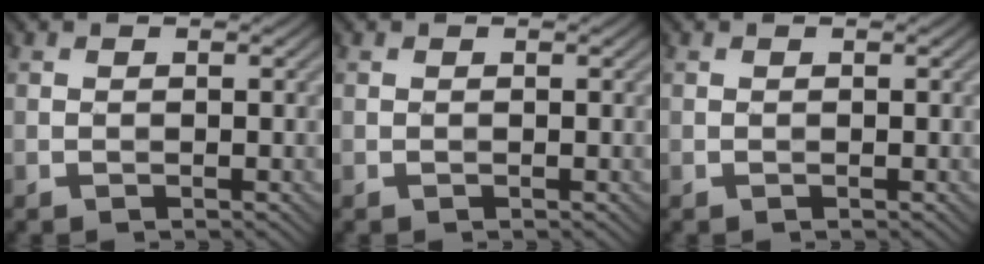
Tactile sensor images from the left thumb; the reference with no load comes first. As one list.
[{"total": 0.0}, {"total": 0.0}]